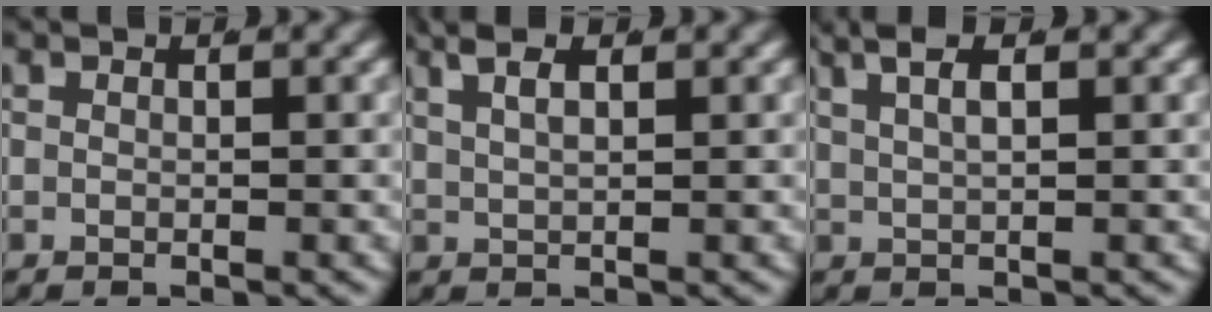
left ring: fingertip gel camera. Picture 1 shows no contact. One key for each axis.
{"total": 3.4, "fx": 2.1, "fy": 1.1, "fz": 2.4, "tx": -0.034, "ty": 0.009, "tz": 0.037}
{"total": 4.1, "fx": 2.6, "fy": 1.2, "fz": 2.9, "tx": -0.036, "ty": 0.015, "tz": 0.041}